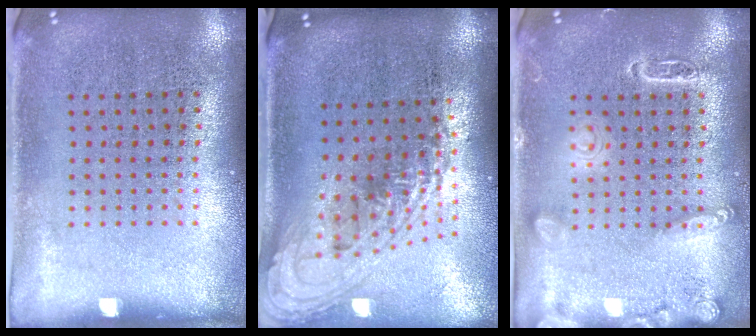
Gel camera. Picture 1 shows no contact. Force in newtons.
{"total": 2.2, "press": 1.6, "slide": 1.5}
{"total": 2.7, "press": 2.7, "slide": 0.3}